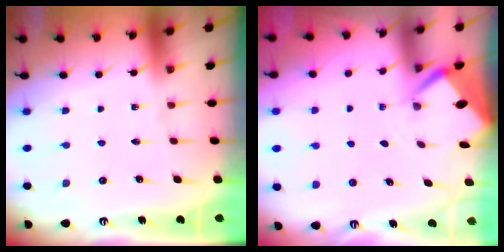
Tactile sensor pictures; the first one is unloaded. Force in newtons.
{"total": 2.6, "press": 2.6, "slide": 0.3}